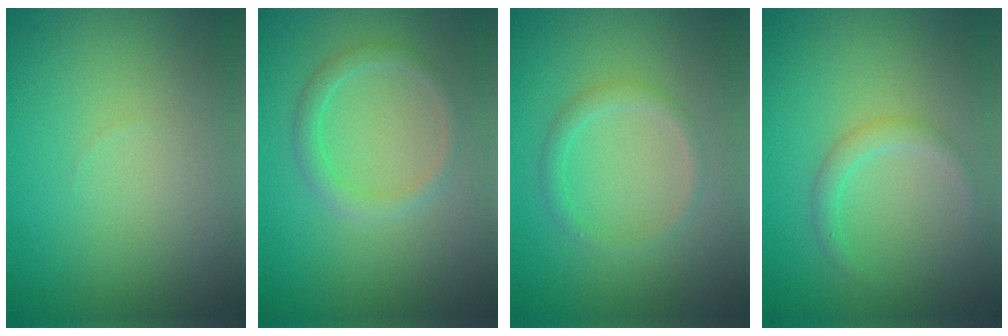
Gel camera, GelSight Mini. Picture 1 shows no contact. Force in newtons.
{"total": 1.8, "press": 1.8, "slide": 0.1}
{"total": 1.5, "press": 1.5, "slide": 0.1}
{"total": 1.5, "press": 1.5, "slide": 0.1}